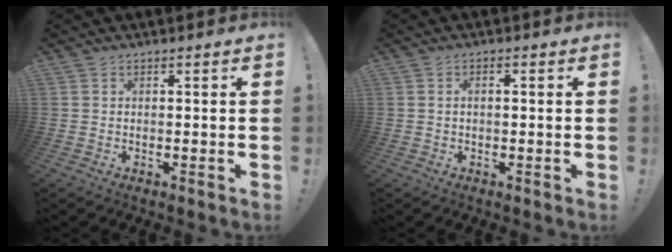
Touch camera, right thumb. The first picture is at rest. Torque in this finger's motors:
{"motor_torque": [0.16, -0.43, -0.23, 0.25, 0.11]}